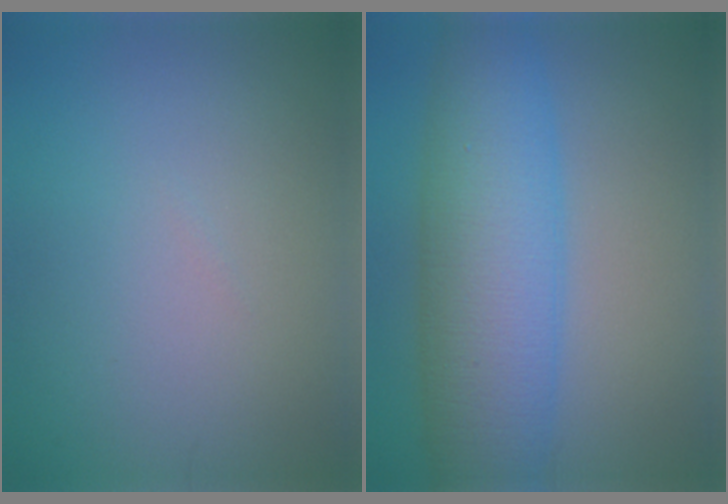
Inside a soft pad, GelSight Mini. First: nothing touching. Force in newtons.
{"total": 9.7, "press": 9.7, "slide": 0.3}